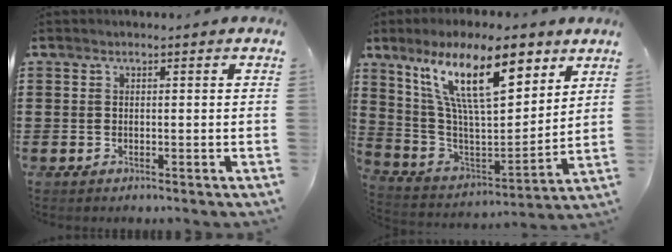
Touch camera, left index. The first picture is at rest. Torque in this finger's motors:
{"motor_torque": [2.14, 0.00, 1.05, 0.21]}